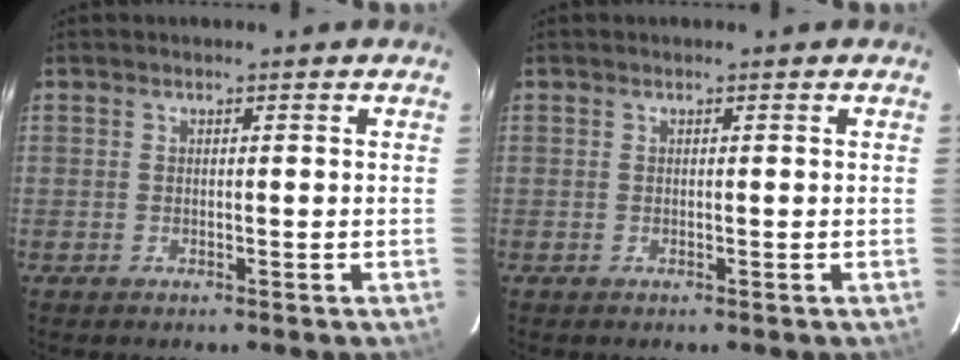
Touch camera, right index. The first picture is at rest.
{"total": 0.0}